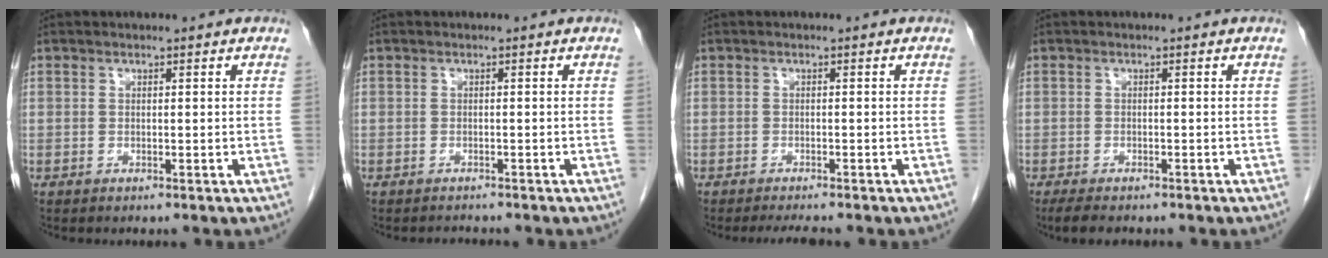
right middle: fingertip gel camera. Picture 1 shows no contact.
{"total": 1.2, "force": [-1.2, 0.2, 0.0], "torque": [-0.008, -0.007, -0.014]}
{"total": 3.0, "force": [-2.7, 0.2, 1.4], "torque": [-0.022, -0.009, -0.036]}
{"total": 3.6, "force": [-2.8, 1.1, 1.9], "torque": [-0.035, -0.010, -0.039]}